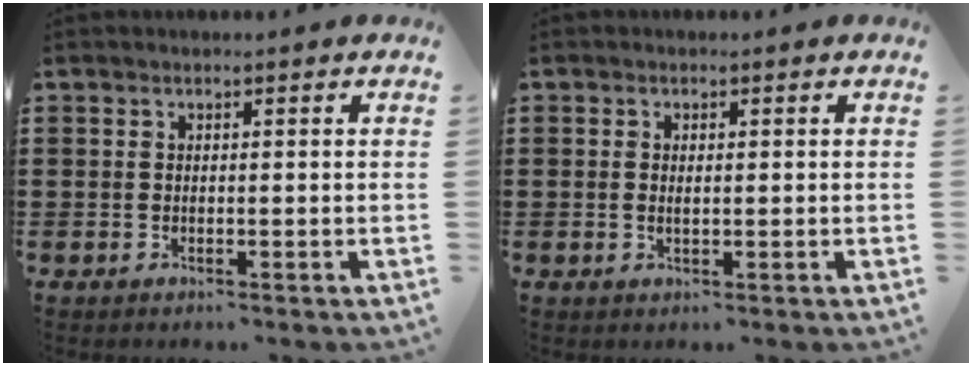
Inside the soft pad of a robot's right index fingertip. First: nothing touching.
{"total": 1.2, "force": [0.0, 0.5, 1.0], "torque": [-0.021, 0.004, -0.001]}